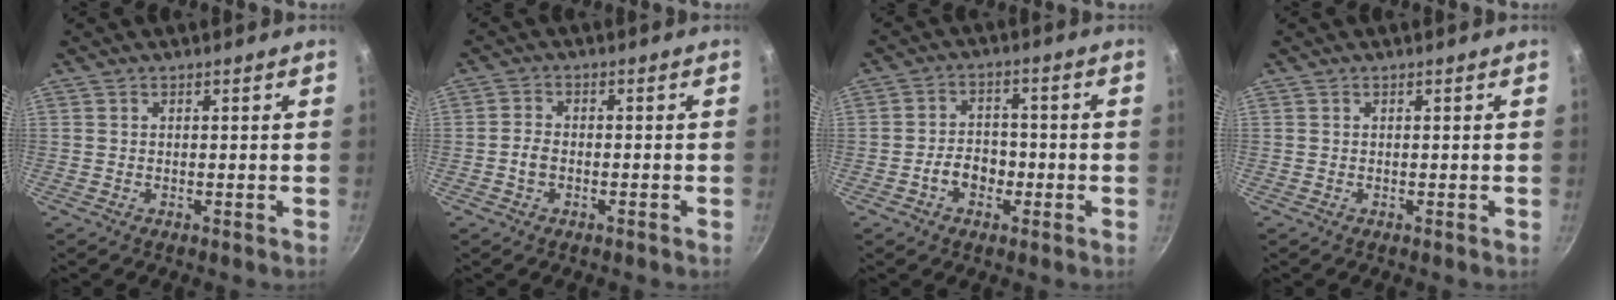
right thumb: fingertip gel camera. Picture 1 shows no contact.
{"total": 2.8, "force": [-1.1, 1.8, 1.9], "torque": [-0.035, 0.015, -0.022]}
{"total": 5.7, "force": [-2.1, 4.2, 3.3], "torque": [-0.031, 0.024, -0.039]}
{"total": 0.0}